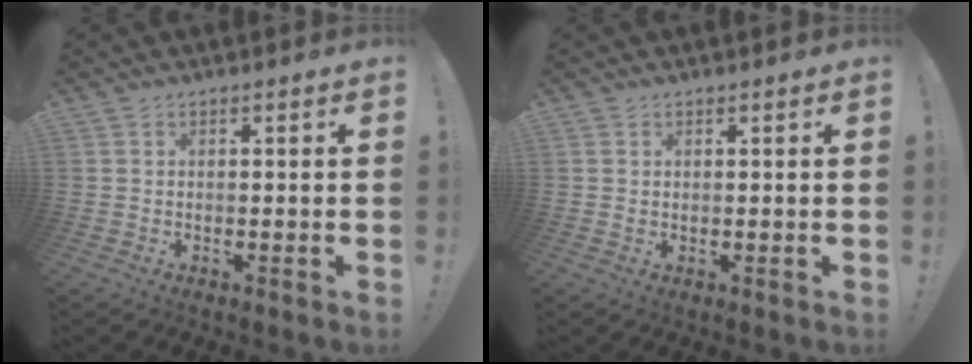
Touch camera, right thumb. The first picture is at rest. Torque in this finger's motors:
{"motor_torque": [-0.22, -0.07, 0.03, 0.18, 0.03]}